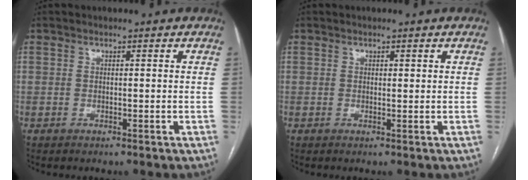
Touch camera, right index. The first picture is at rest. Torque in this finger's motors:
{"motor_torque": [0.23, 0.50, -0.01, 0.00]}